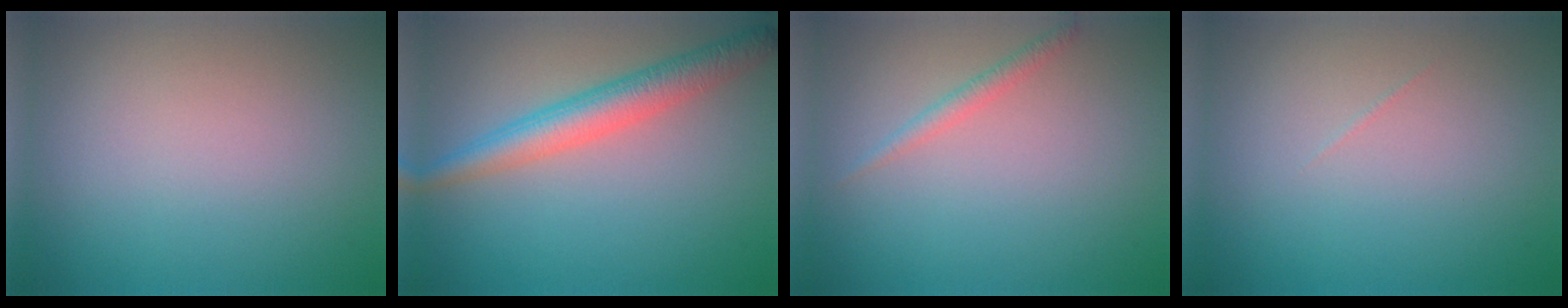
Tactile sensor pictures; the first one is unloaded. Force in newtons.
{"total": 4.2, "press": 4.2, "slide": 0.1}
{"total": 1.2, "press": 1.2, "slide": 0.0}
{"total": 0.0}